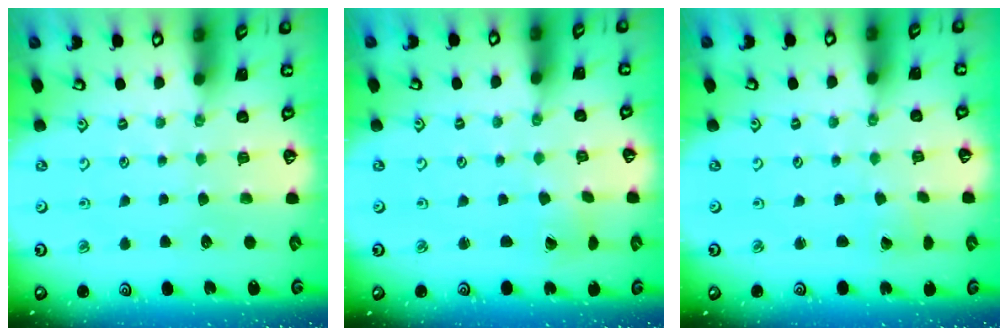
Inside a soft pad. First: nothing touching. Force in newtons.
{"total": 0.8, "press": 0.8, "slide": 0.1}
{"total": 1.2, "press": 1.2, "slide": 0.1}